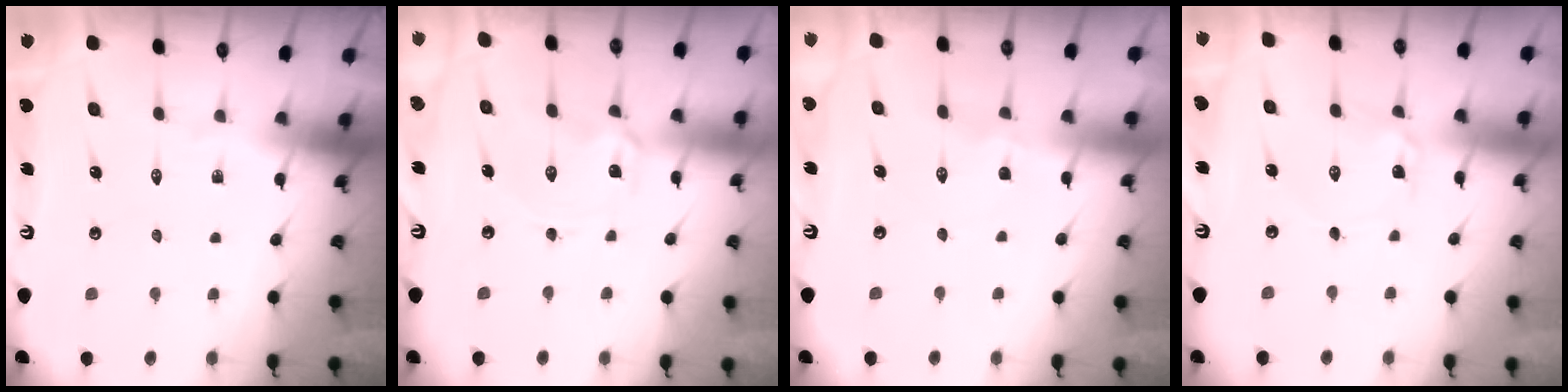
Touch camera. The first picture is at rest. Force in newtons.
{"total": 1.9, "press": 1.9, "slide": 0.4}
{"total": 2.3, "press": 2.2, "slide": 0.5}
{"total": 2.0, "press": 2.0, "slide": 0.2}